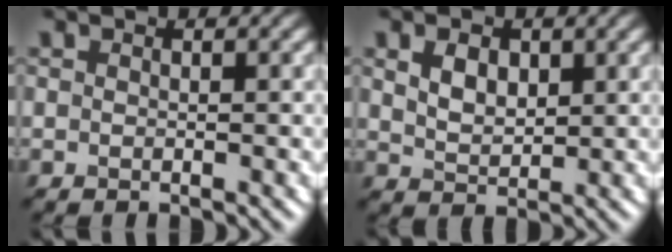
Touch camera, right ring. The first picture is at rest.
{"total": 2.8, "force": [1.1, 1.8, 1.8], "torque": [-0.037, -0.001, 0.024]}